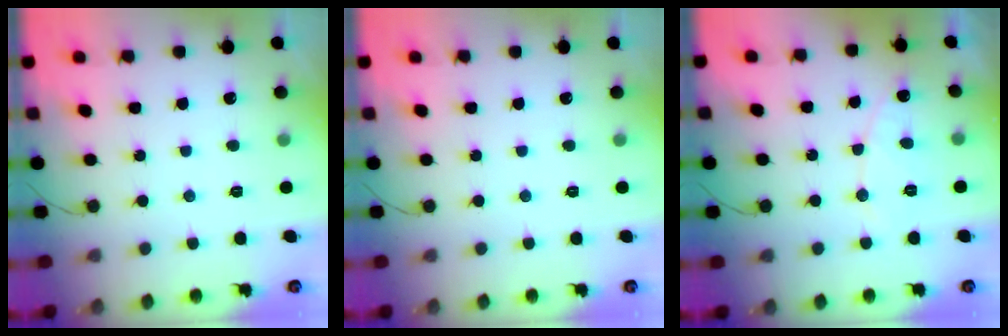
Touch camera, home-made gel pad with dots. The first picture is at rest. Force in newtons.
{"total": 0.0}
{"total": 6.4, "press": 6.4, "slide": 0.4}